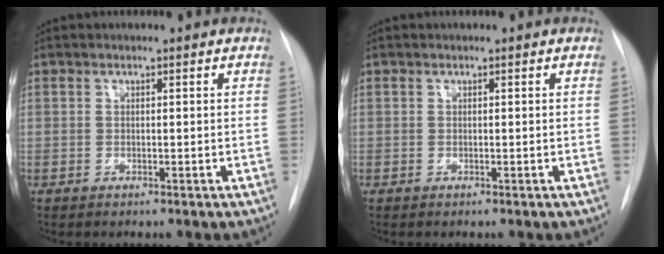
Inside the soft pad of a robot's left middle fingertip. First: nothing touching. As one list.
[{"total": 0.0}]